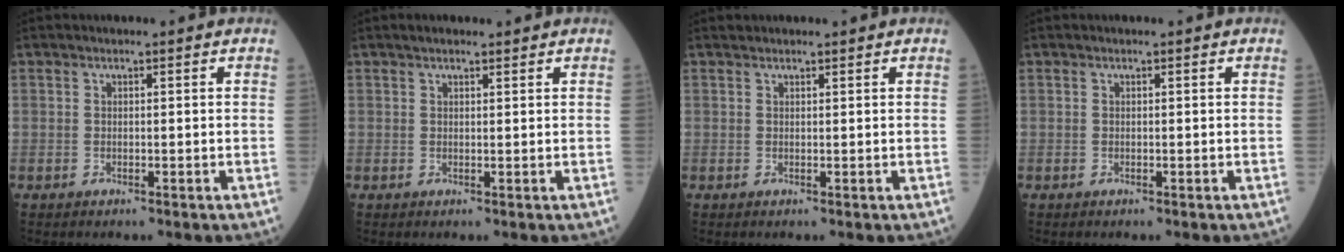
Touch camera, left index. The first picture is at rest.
{"total": 2.6, "force": [2.2, 0.6, 1.2], "torque": [-0.019, 0.022, 0.035]}
{"total": 1.5, "force": [1.4, 0.3, 0.3], "torque": [-0.009, 0.020, 0.027]}
{"total": 0.0}